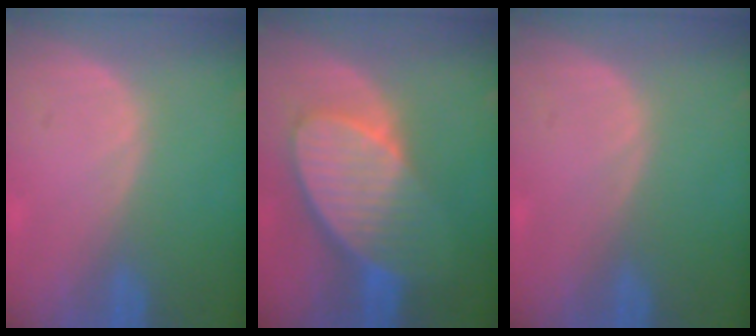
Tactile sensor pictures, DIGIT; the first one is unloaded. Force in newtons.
{"total": 9.6, "press": 8.4, "slide": 4.6}
{"total": 0.0}